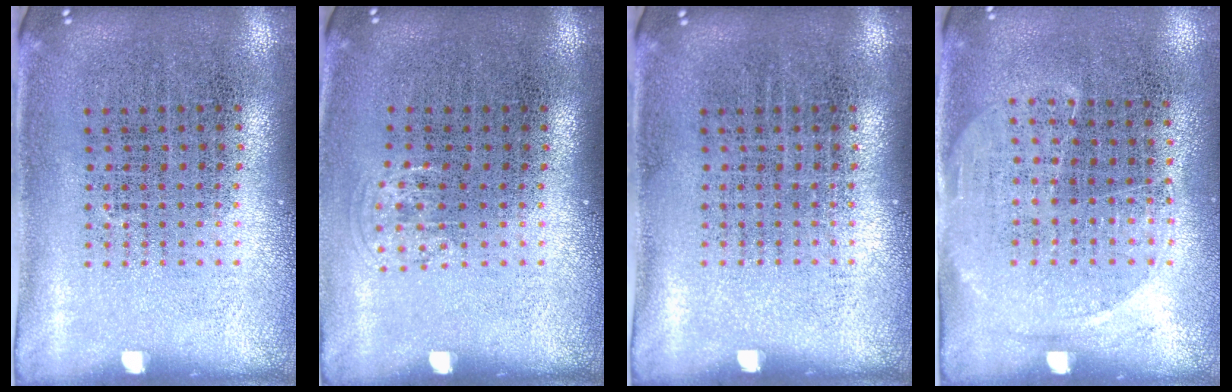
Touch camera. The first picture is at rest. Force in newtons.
{"total": 0.7, "press": 0.5, "slide": 0.4}
{"total": 0.0}
{"total": 1.4, "press": 1.2, "slide": 0.8}